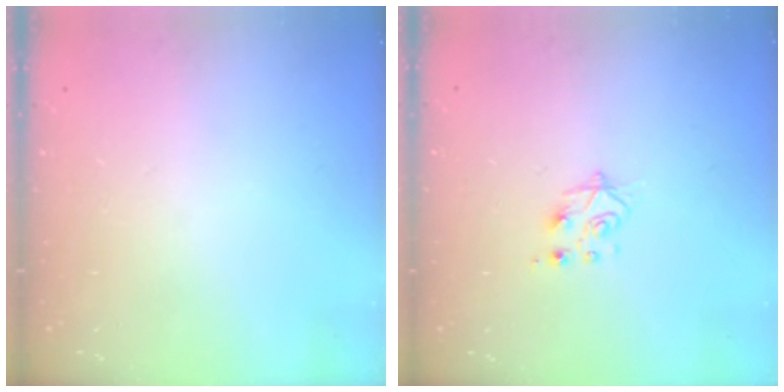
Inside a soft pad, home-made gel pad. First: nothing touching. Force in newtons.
{"total": 7.6, "press": 7.5, "slide": 0.7}